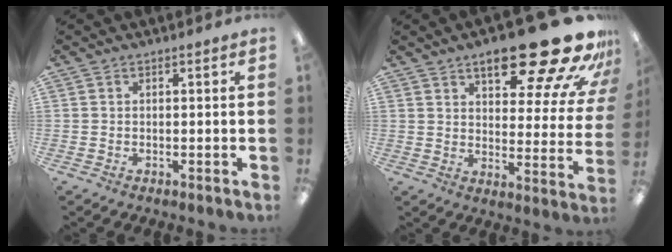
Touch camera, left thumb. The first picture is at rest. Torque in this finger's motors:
{"motor_torque": [1.84, 1.49, 1.18, -1.13, 0.11]}